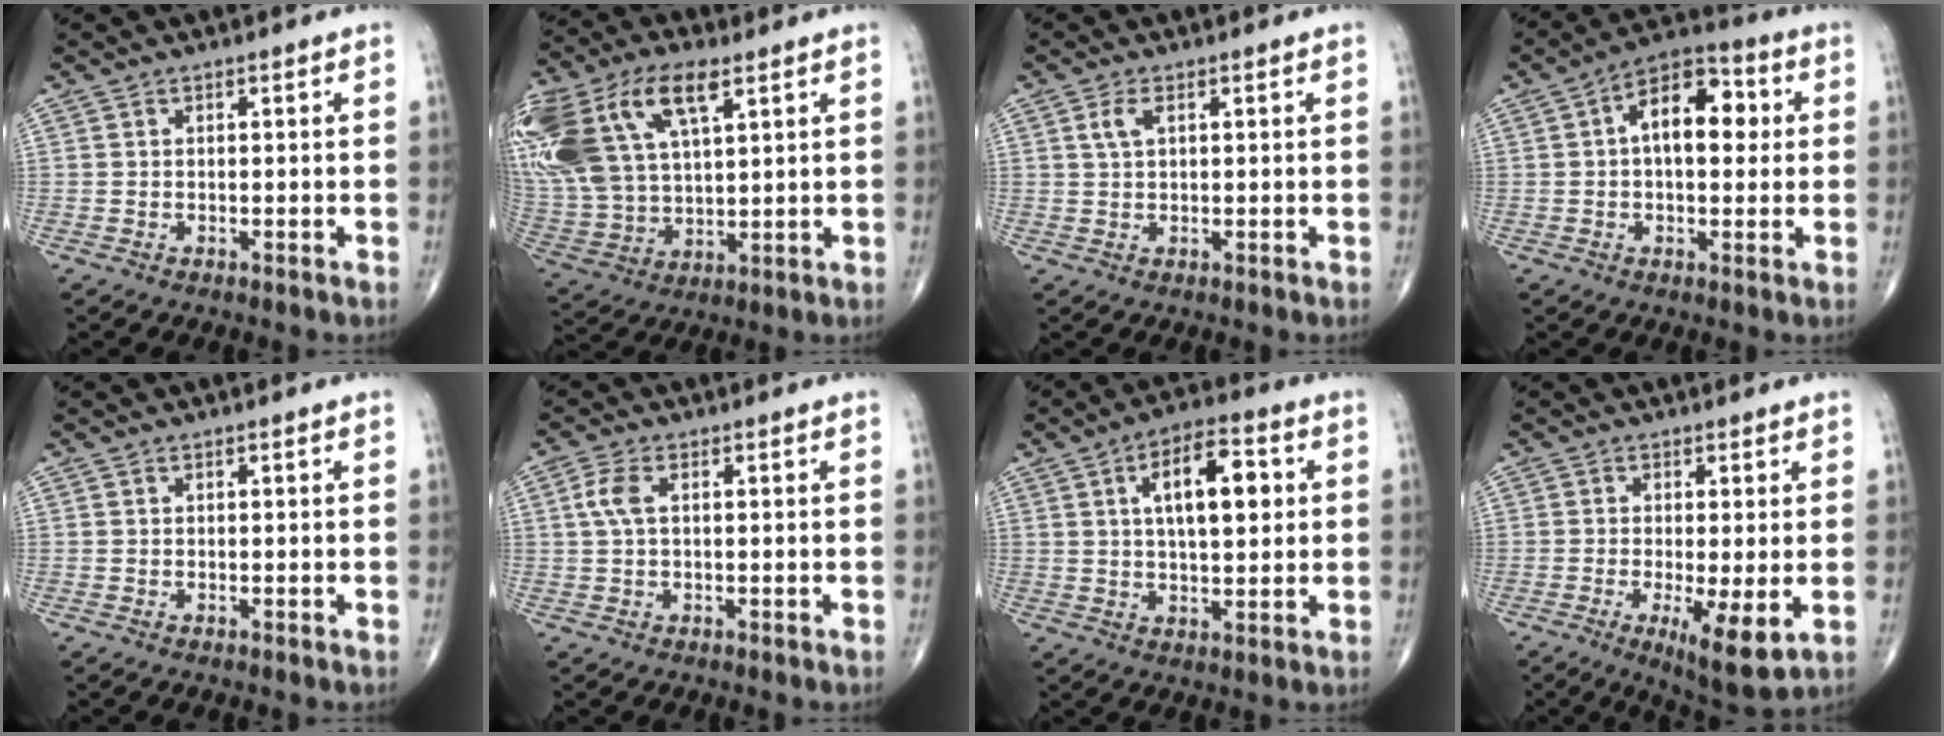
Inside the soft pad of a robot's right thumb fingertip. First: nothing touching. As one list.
[{"total": 26.3, "force": [10.8, 13.9, 19.5], "torque": [-0.458, 0.023, 0.206]}, {"total": 2.6, "force": [1.0, 1.3, 2.1], "torque": [-0.046, 0.007, 0.023]}, {"total": 12.3, "force": [1.9, 6.9, 10.1], "torque": [-0.132, 0.026, 0.019]}, {"total": 0.0}, {"total": 3.6, "force": [0.7, 1.7, 3.1], "torque": [-0.084, 0.011, 0.011]}, {"total": 12.1, "force": [2.9, 5.3, 10.5], "torque": [-0.151, 0.005, 0.043]}, {"total": 8.5, "force": [-2.1, 2.0, 8.0], "torque": [-0.133, -0.026, -0.031]}]